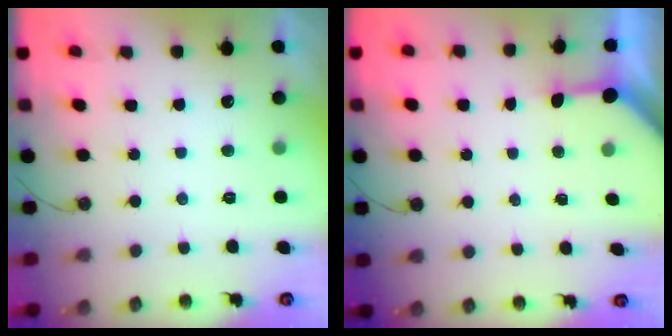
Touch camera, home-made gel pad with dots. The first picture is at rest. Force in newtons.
{"total": 3.6, "press": 3.6, "slide": 0.4}